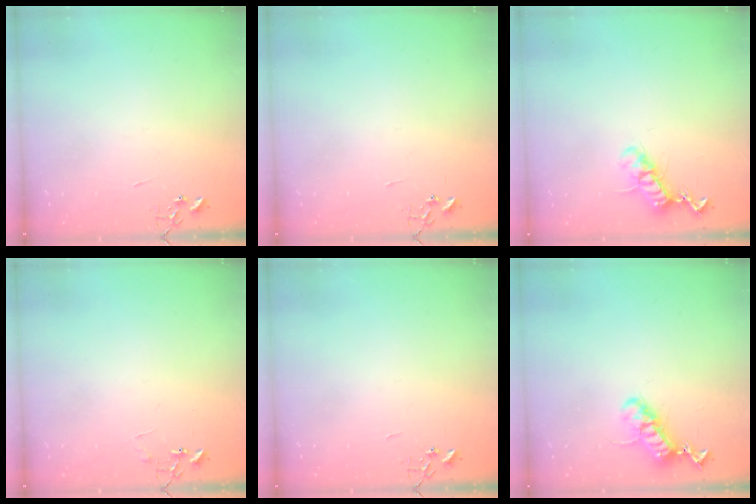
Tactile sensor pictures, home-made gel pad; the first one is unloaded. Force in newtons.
{"total": 0.0}
{"total": 12.5, "press": 12.5, "slide": 0.4}
{"total": 5.5, "press": 5.4, "slide": 0.4}
{"total": 0.0}
{"total": 13.8, "press": 13.8, "slide": 0.7}